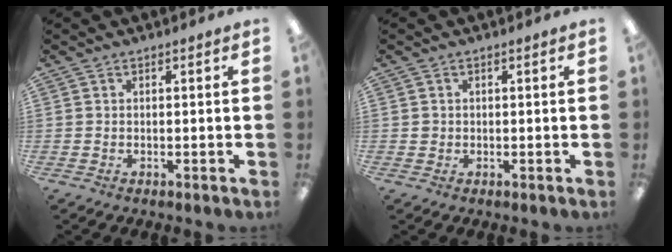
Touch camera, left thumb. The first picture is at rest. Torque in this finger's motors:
{"motor_torque": [-0.10, 0.09, -0.02, -0.05, 0.00]}